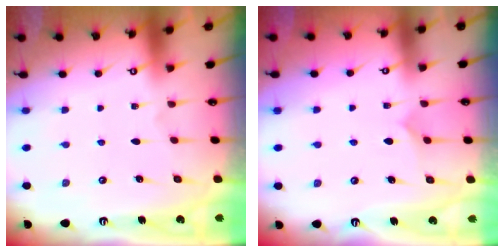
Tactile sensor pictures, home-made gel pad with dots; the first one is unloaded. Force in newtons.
{"total": 3.9, "press": 3.9, "slide": 0.4}